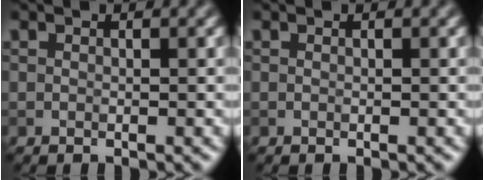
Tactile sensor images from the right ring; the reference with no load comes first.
{"total": 0.0}